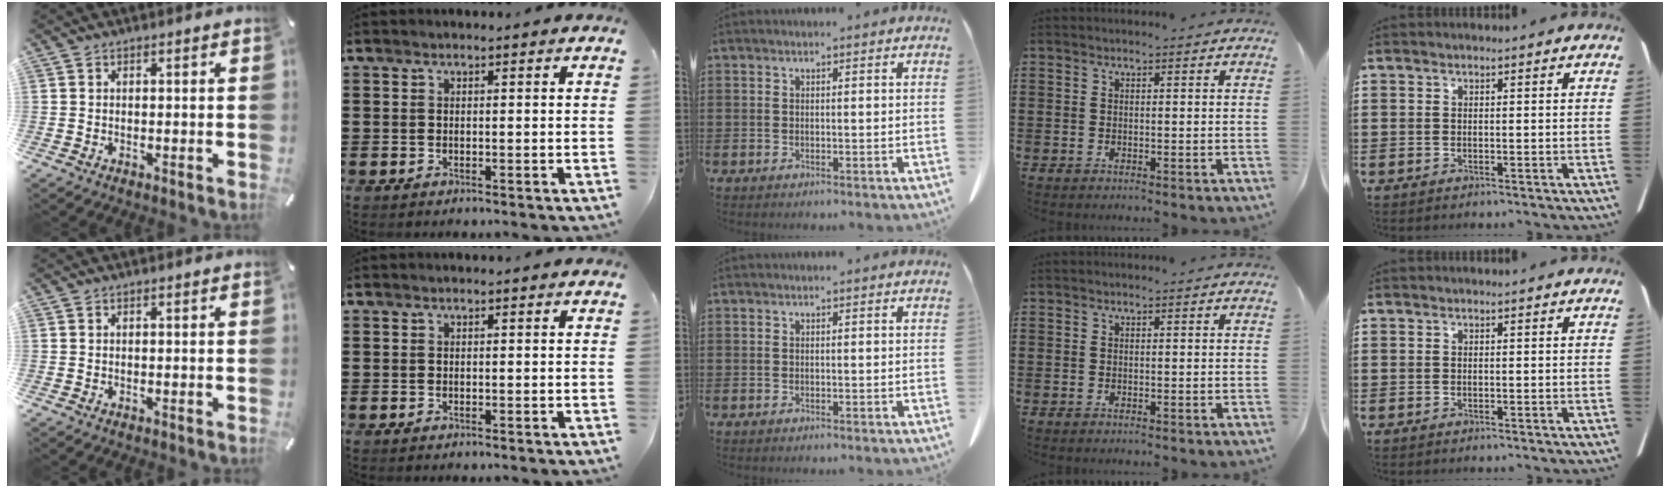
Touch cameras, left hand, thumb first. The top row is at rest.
{}